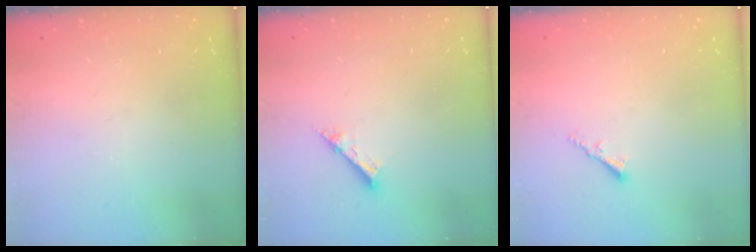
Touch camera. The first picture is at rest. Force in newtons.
{"total": 2.6, "press": 2.6, "slide": 0.2}
{"total": 2.2, "press": 2.2, "slide": 0.4}